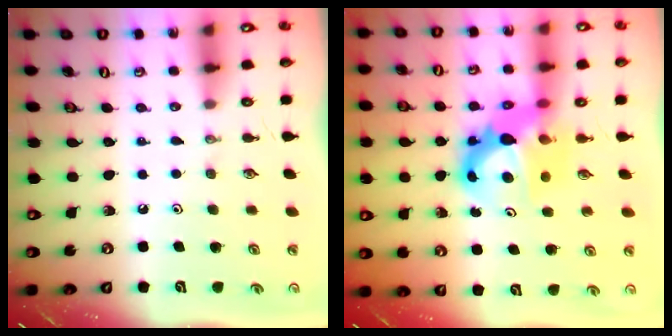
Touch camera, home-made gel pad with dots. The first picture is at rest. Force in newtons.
{"total": 10.5, "press": 10.4, "slide": 0.9}